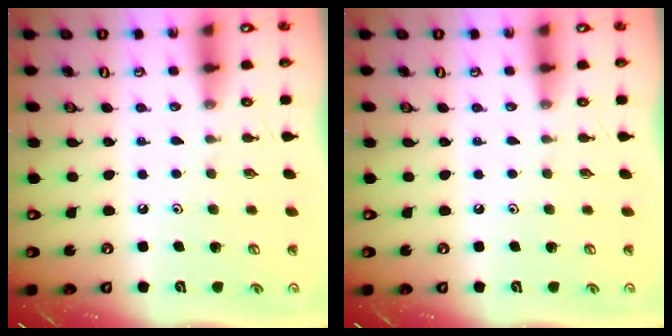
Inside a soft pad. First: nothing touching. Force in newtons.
{"total": 0.0}